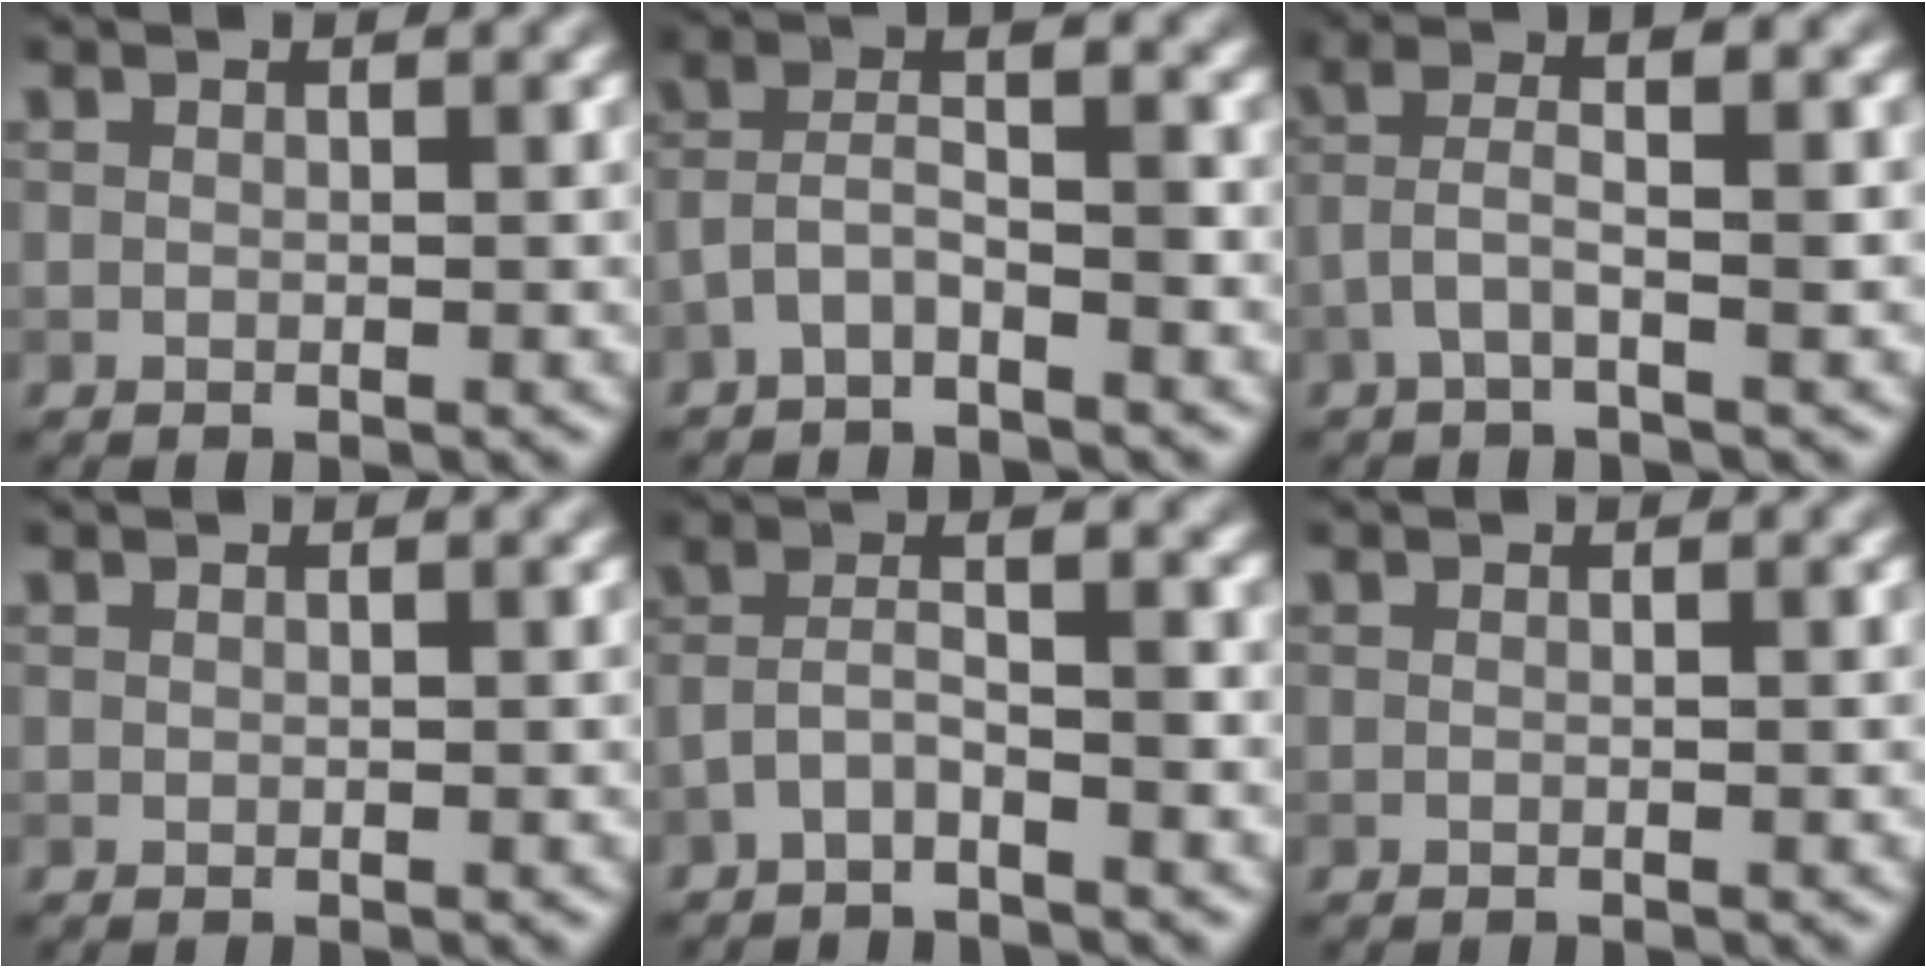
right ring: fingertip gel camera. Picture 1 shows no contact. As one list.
[{"total": 3.9, "force": [-1.8, 1.4, 3.1], "torque": [-0.065, 0.018, -0.044]}, {"total": 4.0, "force": [-0.6, 0.8, 3.8], "torque": [-0.082, 0.021, -0.019]}, {"total": 0.0}, {"total": 3.5, "force": [-1.7, 1.2, 2.8], "torque": [-0.061, 0.014, -0.040]}, {"total": 0.0}]